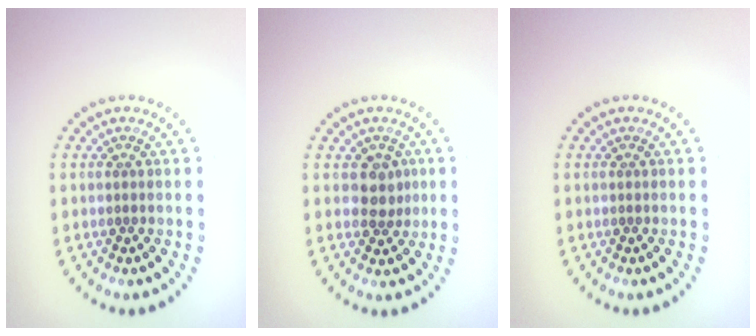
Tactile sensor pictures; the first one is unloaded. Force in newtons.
{"total": 2.2, "press": 1.9, "slide": 1.0}
{"total": 0.0}